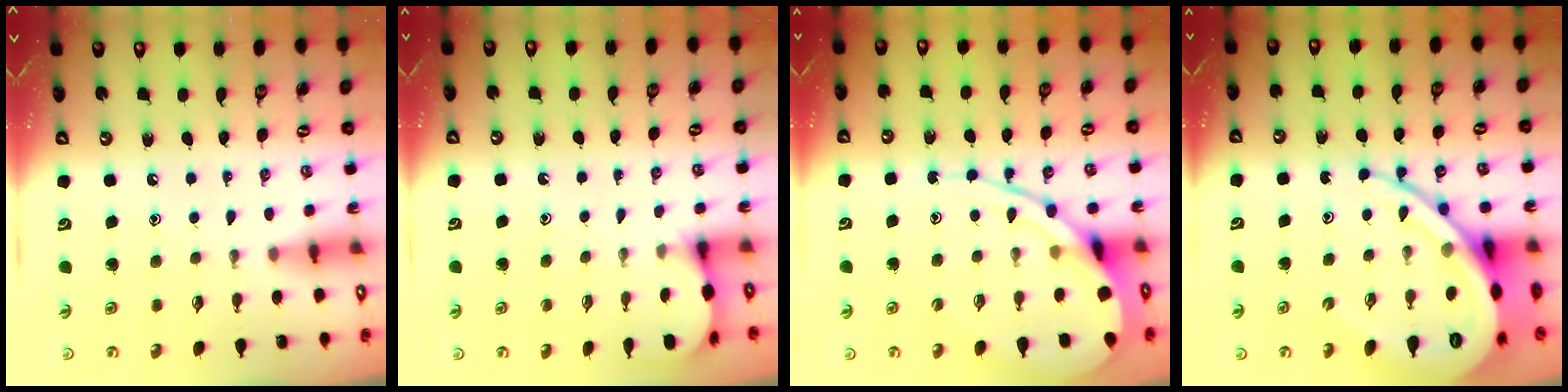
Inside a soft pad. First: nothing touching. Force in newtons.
{"total": 1.3, "press": 1.3, "slide": 0.1}
{"total": 12.0, "press": 12.0, "slide": 0.9}
{"total": 16.8, "press": 16.7, "slide": 1.9}